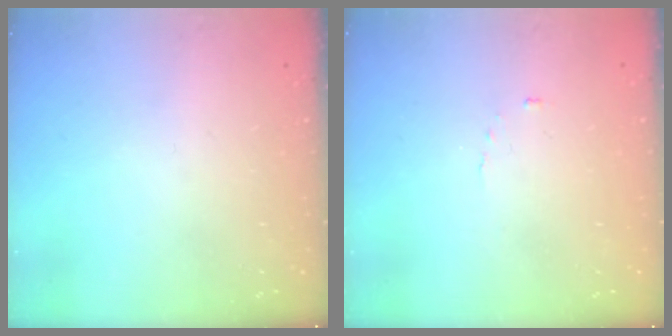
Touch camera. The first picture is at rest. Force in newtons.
{"total": 2.6, "press": 2.6, "slide": 0.3}